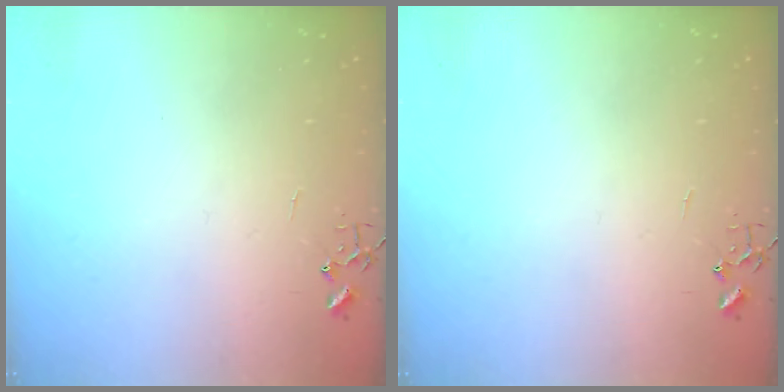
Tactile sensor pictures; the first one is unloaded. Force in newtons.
{"total": 0.0}